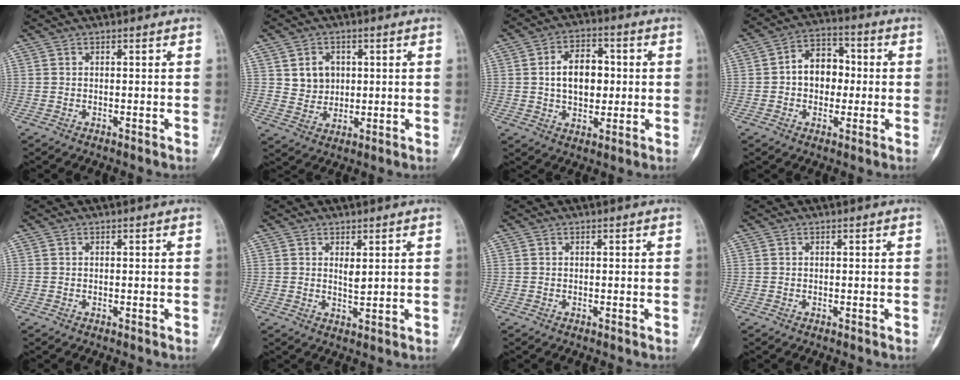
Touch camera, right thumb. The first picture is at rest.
{"total": 6.0, "force": [1.6, 5.1, 2.8], "torque": [-0.019, -0.009, 0.033]}
{"total": 10.4, "force": [0.9, 6.8, 7.8], "torque": [-0.098, 0.011, 0.015]}
{"total": 9.2, "force": [0.1, 6.9, 6.1], "torque": [-0.055, 0.026, -0.006]}
{"total": 0.0}
{"total": 2.2, "force": [1.0, 0.7, 1.8], "torque": [-0.027, -0.012, 0.020]}
{"total": 0.0}
{"total": 0.0}